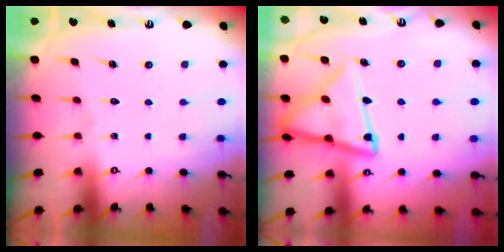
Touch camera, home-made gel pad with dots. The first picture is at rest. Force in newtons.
{"total": 15.2, "press": 15.2, "slide": 1.4}